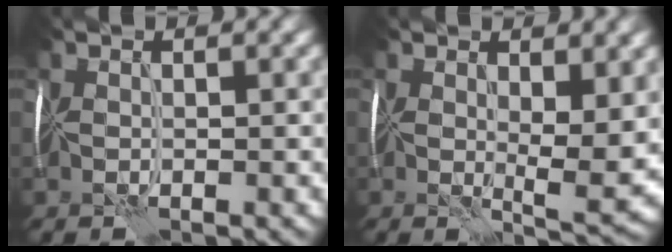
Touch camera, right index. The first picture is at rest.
{"total": 4.9, "force": [1.1, 1.8, 4.5], "torque": [-0.072, -0.009, 0.020]}